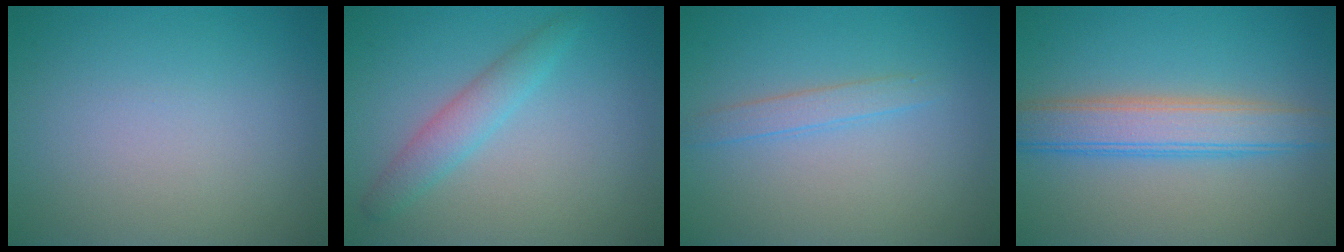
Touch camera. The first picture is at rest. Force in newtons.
{"total": 2.5, "press": 2.5, "slide": 0.1}
{"total": 1.5, "press": 1.5, "slide": 0.0}
{"total": 4.9, "press": 4.9, "slide": 0.3}